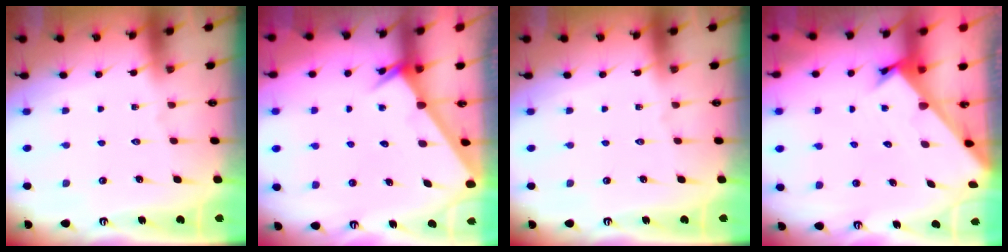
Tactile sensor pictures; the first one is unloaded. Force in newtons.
{"total": 2.6, "press": 2.6, "slide": 0.0}
{"total": 0.0}
{"total": 2.3, "press": 2.3, "slide": 0.2}